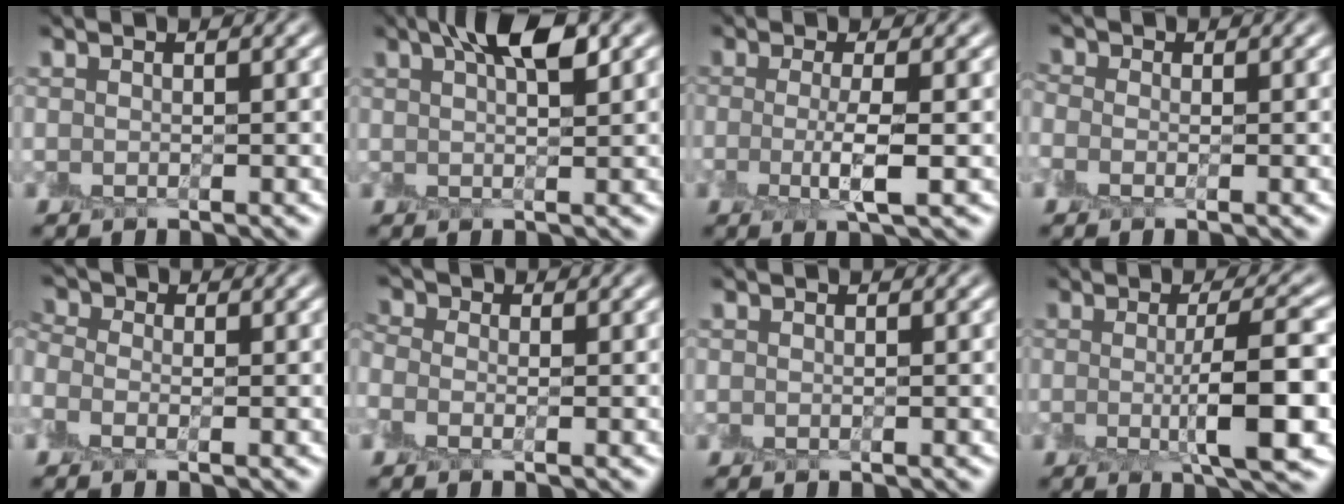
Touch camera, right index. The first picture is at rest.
{"total": 4.8, "force": [2.5, 1.2, 3.9], "torque": [-0.063, 0.009, 0.037]}
{"total": 3.0, "force": [-0.5, 0.4, 2.9], "torque": [-0.060, -0.012, -0.011]}
{"total": 1.1, "force": [-0.3, 1.0, 0.6], "torque": [-0.012, 0.002, -0.014]}
{"total": 1.9, "force": [-0.4, 1.4, 1.1], "torque": [-0.029, 0.006, -0.023]}
{"total": 1.5, "force": [-0.4, 1.2, 0.9], "torque": [-0.020, 0.004, -0.022]}
{"total": 0.0}
{"total": 6.4, "force": [-0.5, 1.0, 6.3], "torque": [-0.099, -0.005, -0.009]}